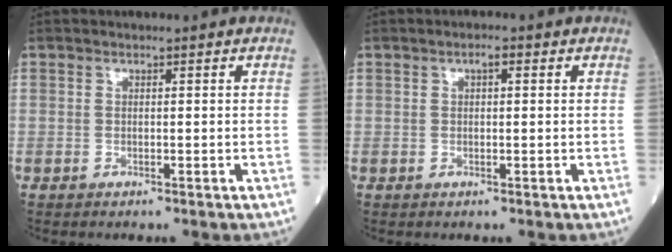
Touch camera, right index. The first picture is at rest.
{"total": 1.8, "force": [0.7, 0.8, 1.5], "torque": [-0.039, 0.010, 0.014]}